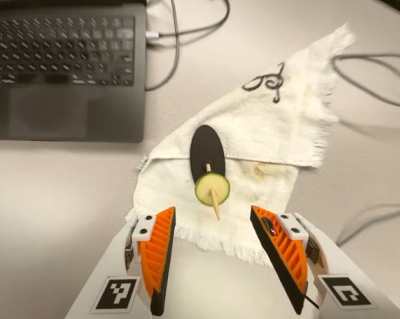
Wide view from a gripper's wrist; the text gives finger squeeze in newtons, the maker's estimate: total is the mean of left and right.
{"total": 0.0}